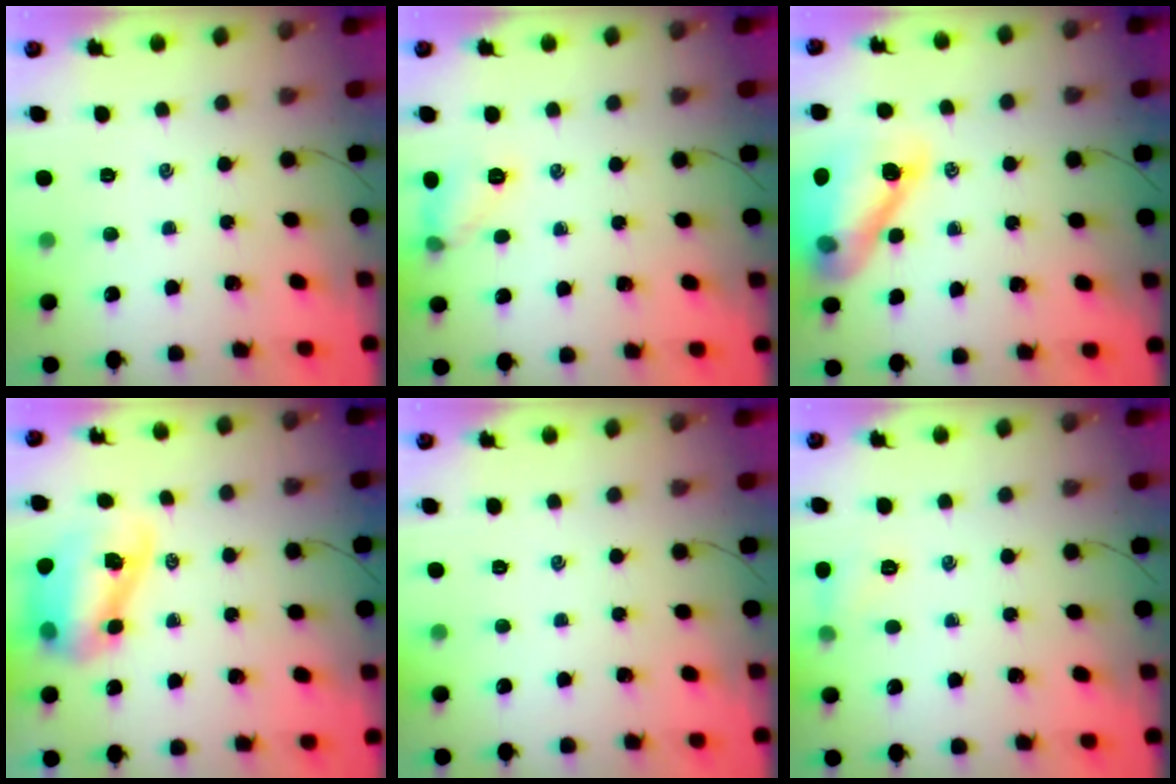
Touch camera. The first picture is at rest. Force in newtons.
{"total": 7.2, "press": 6.9, "slide": 2.0}
{"total": 15.4, "press": 15.1, "slide": 2.9}
{"total": 10.7, "press": 10.3, "slide": 2.8}
{"total": 0.0}
{"total": 6.2, "press": 6.0, "slide": 1.6}